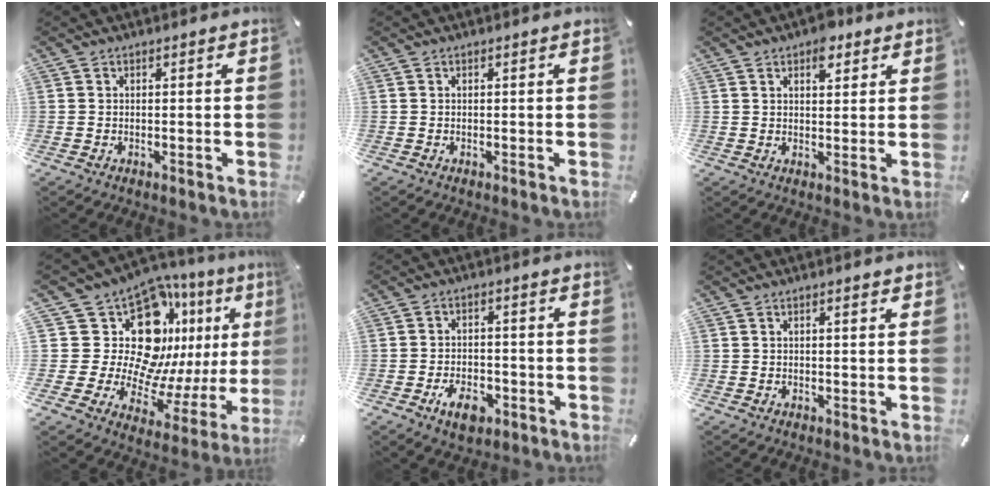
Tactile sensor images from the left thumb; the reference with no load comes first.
{"total": 0.0}
{"total": 5.2, "force": [3.0, 3.0, 2.9], "torque": [-0.026, -0.007, 0.046]}
{"total": 23.0, "force": [10.9, 14.5, 14.1], "torque": [-0.229, -0.113, 0.220]}
{"total": 6.6, "force": [-3.2, 4.2, 3.9], "torque": [-0.077, 0.008, -0.061]}
{"total": 0.8, "force": [0.5, 0.3, 0.5], "torque": [-0.011, 0.001, 0.008]}